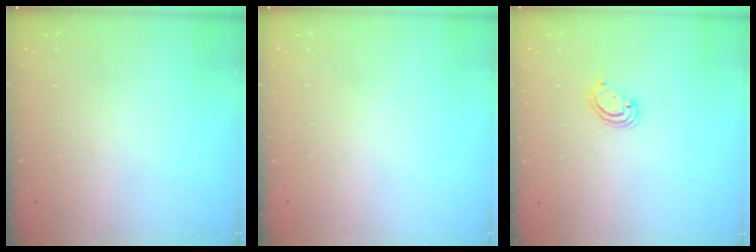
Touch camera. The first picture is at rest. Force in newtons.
{"total": 0.0}
{"total": 4.1, "press": 4.1, "slide": 0.2}